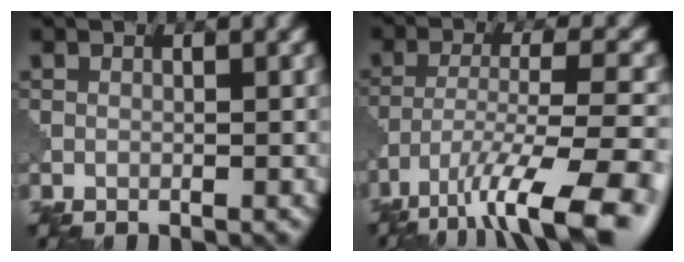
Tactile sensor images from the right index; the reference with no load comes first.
{"total": 11.0, "force": [-7.6, 2.5, 7.6], "torque": [-0.134, -0.006, -0.124]}